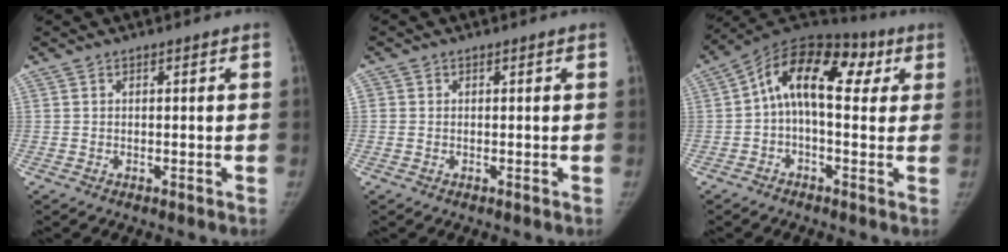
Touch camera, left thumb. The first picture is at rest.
{"total": 0.9, "force": [-0.1, 0.8, 0.4], "torque": [-0.007, 0.001, -0.001]}
{"total": 16.2, "force": [3.9, 9.0, 12.9], "torque": [-0.164, 0.048, 0.049]}